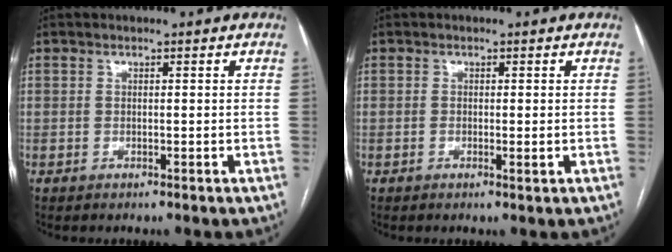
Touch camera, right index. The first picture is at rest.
{"total": 1.2, "force": [-0.3, 0.2, 1.1], "torque": [-0.018, -0.003, -0.004]}